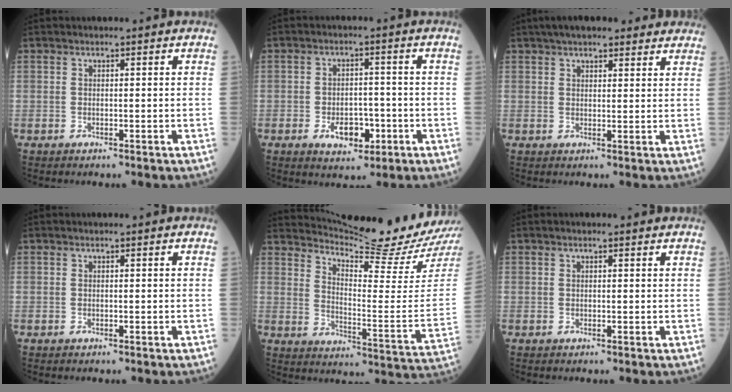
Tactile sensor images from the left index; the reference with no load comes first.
{"total": 5.5, "force": [-2.2, 3.2, 3.9], "torque": [-0.061, 0.001, -0.030]}
{"total": 11.3, "force": [9.3, 3.0, 5.6], "torque": [-0.068, 0.038, 0.125]}
{"total": 0.0}
{"total": 17.6, "force": [16.8, -2.4, 4.6], "torque": [-0.090, -0.115, 0.229]}
{"total": 1.1, "force": [0.9, 0.2, 0.6], "torque": [-0.012, 0.011, 0.010]}